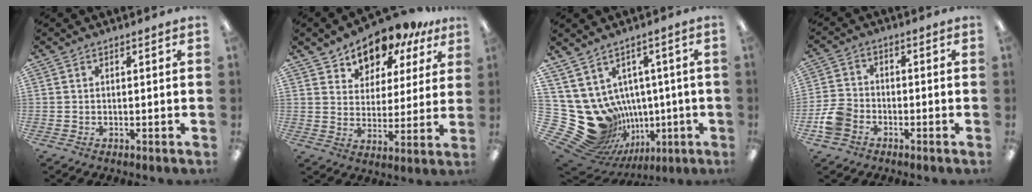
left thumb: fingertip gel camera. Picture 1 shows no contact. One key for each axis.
{"total": 11.1, "fx": 9.6, "fy": 5.3, "fz": 1.7, "tx": -0.037, "ty": -0.084, "tz": 0.179}
{"total": 17.6, "fx": -2.1, "fy": 15.1, "fz": 8.8, "tx": -0.213, "ty": -0.023, "tz": 0.009}
{"total": 6.7, "fx": -3.2, "fy": 5.0, "fz": 3.2, "tx": -0.066, "ty": 0.020, "tz": -0.058}